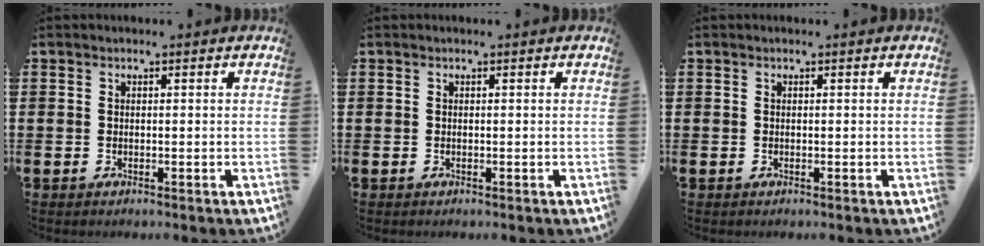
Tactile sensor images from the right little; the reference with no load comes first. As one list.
[{"total": 0.0}, {"total": 0.0}]